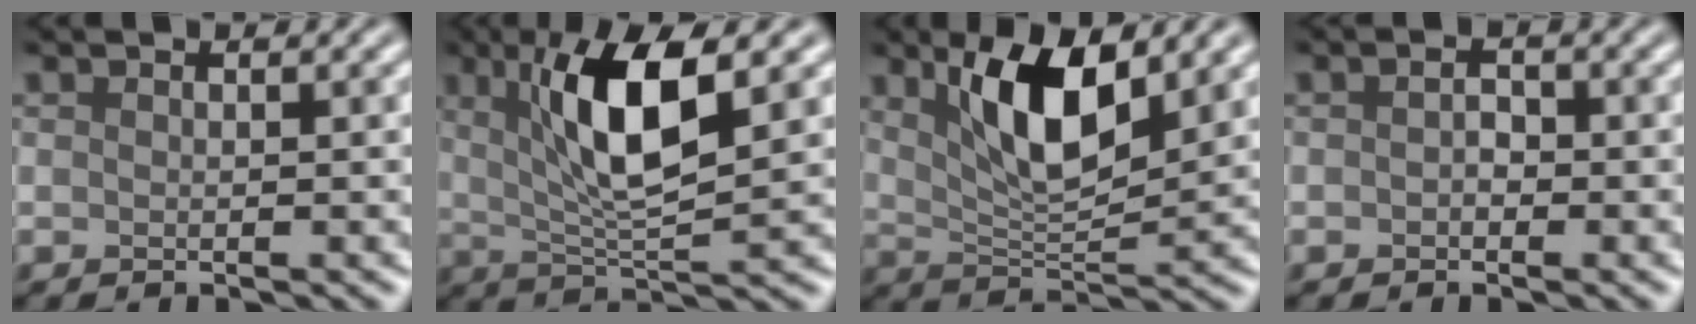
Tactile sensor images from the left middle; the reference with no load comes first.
{"total": 7.8, "force": [2.6, 2.0, 7.1], "torque": [-0.121, -0.002, 0.047]}
{"total": 7.2, "force": [3.2, 2.6, 5.9], "torque": [-0.111, -0.001, 0.056]}
{"total": 1.0, "force": [-0.2, 0.7, 0.6], "torque": [-0.014, 0.000, -0.005]}